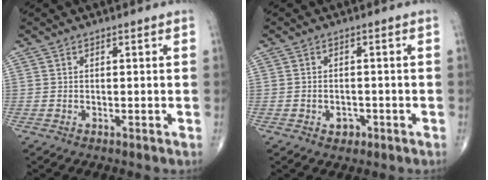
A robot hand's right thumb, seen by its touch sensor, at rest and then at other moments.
{"total": 2.3, "force": [-1.0, 1.7, 1.1], "torque": [-0.005, 0.005, -0.010]}